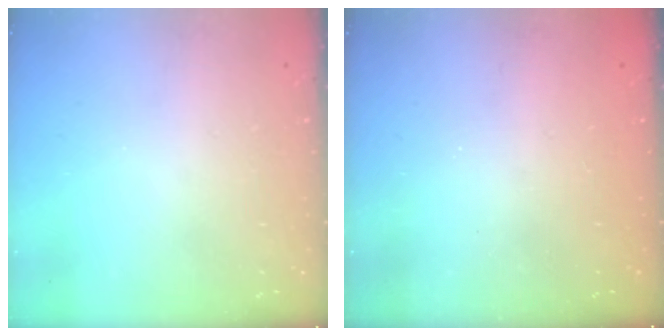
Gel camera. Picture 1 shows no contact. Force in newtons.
{"total": 2.4, "press": 2.3, "slide": 0.7}